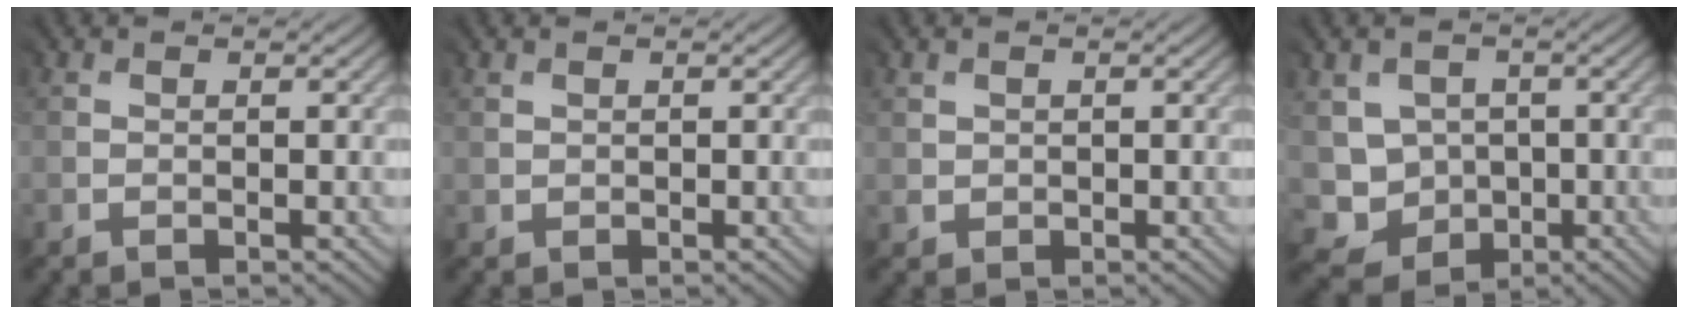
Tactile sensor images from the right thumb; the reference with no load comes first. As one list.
[{"total": 1.1, "force": [0.9, 0.6, -0.2], "torque": [0.005, -0.002, 0.018]}, {"total": 1.4, "force": [1.0, 0.8, -0.7], "torque": [0.006, -0.001, 0.019]}, {"total": 4.1, "force": [-0.3, 4.1, 0.3], "torque": [-0.028, -0.016, -0.009]}]